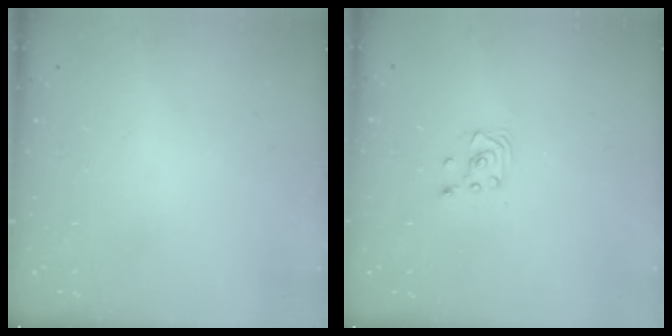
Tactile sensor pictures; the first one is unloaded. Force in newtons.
{"total": 2.6, "press": 2.6, "slide": 0.2}